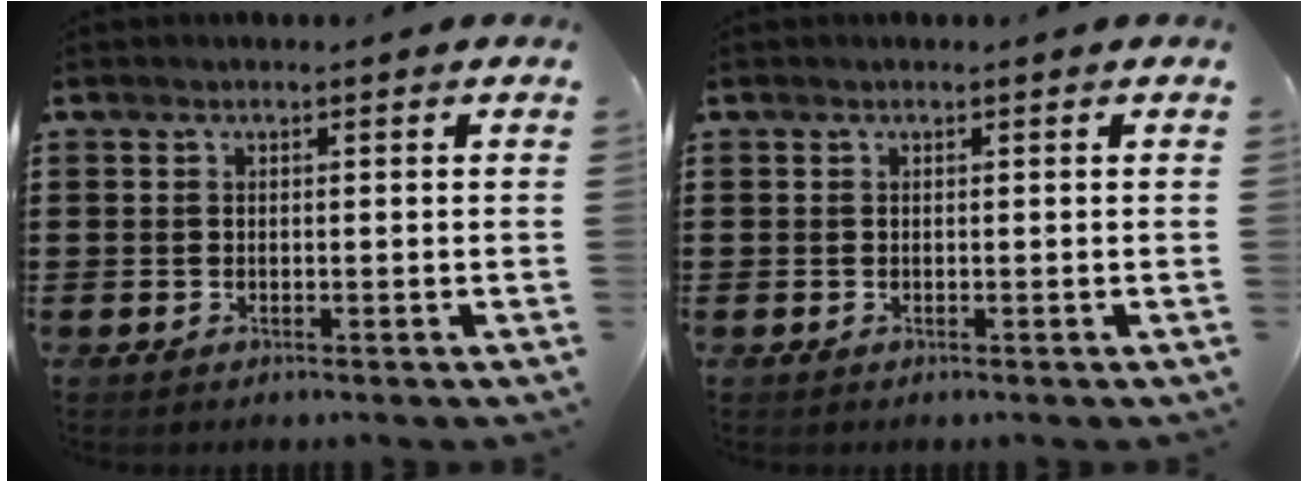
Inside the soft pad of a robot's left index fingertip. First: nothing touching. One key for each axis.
{"total": 0.0}